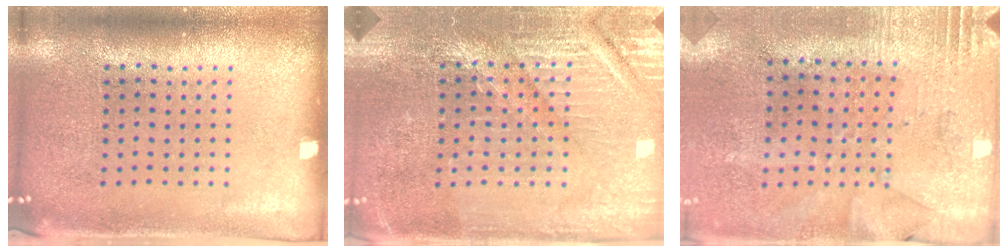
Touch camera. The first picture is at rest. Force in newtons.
{"total": 3.9, "press": 3.7, "slide": 1.0}
{"total": 2.8, "press": 2.2, "slide": 1.7}